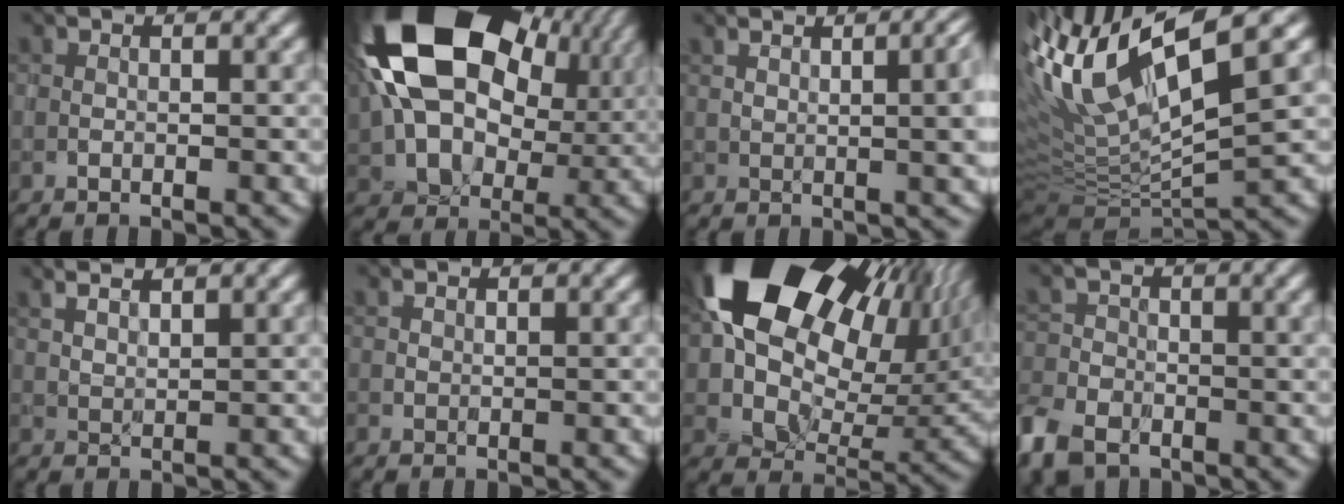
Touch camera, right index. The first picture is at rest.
{"total": 20.9, "force": [5.7, 14.2, 14.2], "torque": [-0.257, 0.017, 0.107]}
{"total": 7.0, "force": [1.9, 3.1, 6.0], "torque": [-0.039, 0.019, 0.033]}
{"total": 13.7, "force": [4.7, 3.8, 12.3], "torque": [-0.236, 0.014, 0.095]}
{"total": 2.9, "force": [2.4, 0.7, 1.3], "torque": [-0.027, 0.013, 0.029]}
{"total": 0.6, "force": [0.6, 0.1, 0.0], "torque": [-0.003, 0.000, 0.010]}
{"total": 20.6, "force": [8.0, 13.7, 13.1], "torque": [-0.192, 0.014, 0.153]}
{"total": 5.6, "force": [-3.5, 3.0, 3.1], "torque": [-0.074, -0.017, -0.080]}